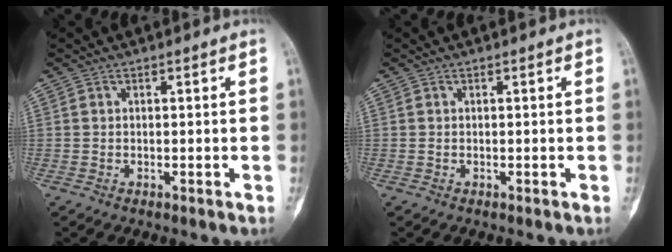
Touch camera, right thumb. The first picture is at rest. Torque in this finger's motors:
{"motor_torque": [0.00, 0.00, 0.07, -0.07, 0.01]}